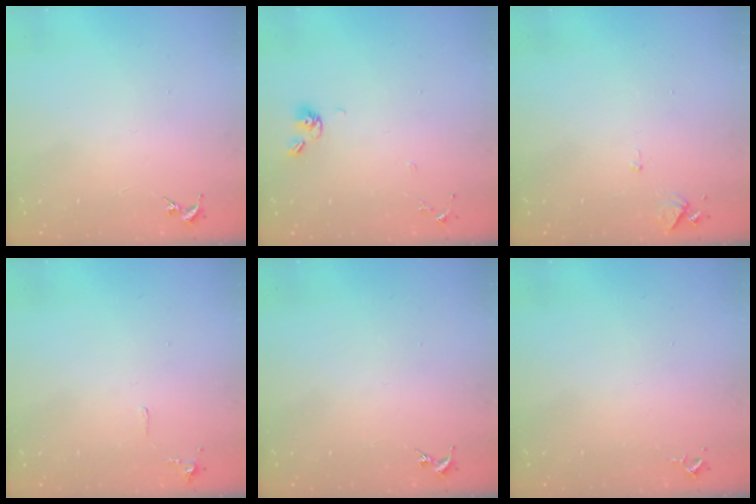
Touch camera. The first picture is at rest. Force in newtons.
{"total": 7.1, "press": 6.8, "slide": 2.1}
{"total": 6.1, "press": 6.0, "slide": 0.8}
{"total": 5.0, "press": 5.0, "slide": 0.8}
{"total": 0.0}
{"total": 2.6, "press": 2.6, "slide": 0.4}